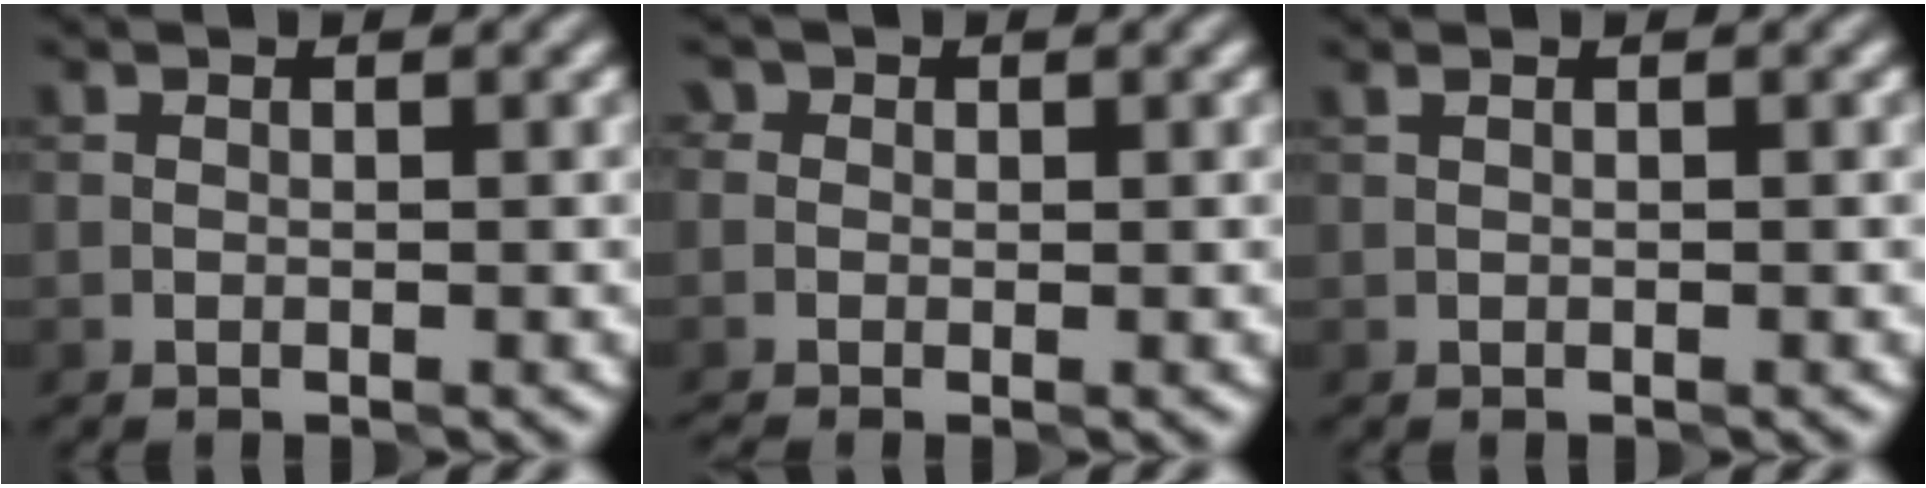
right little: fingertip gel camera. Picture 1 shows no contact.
{"total": 1.3, "force": [-0.2, 1.1, 0.6], "torque": [-0.007, 0.007, -0.015]}
{"total": 0.0}